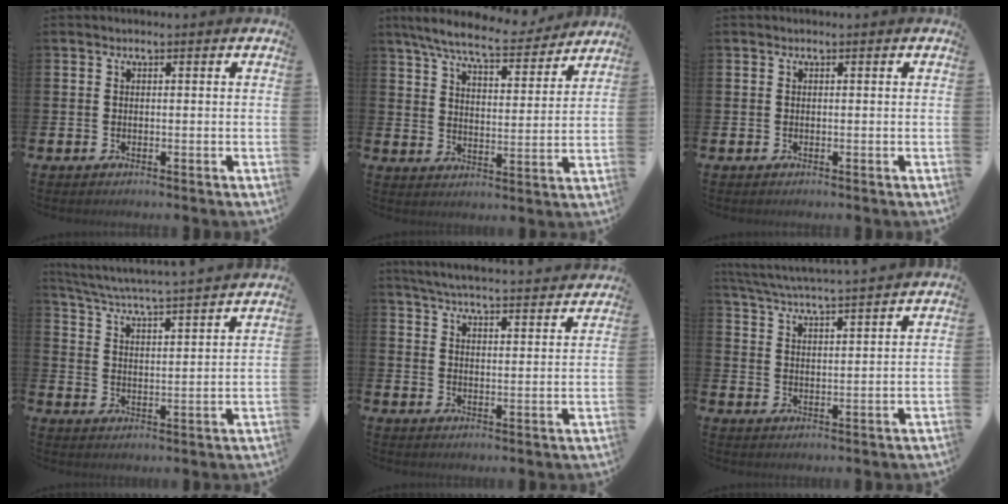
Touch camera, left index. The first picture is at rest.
{"total": 8.4, "force": [7.7, 1.2, 3.4], "torque": [-0.088, -0.042, 0.132]}
{"total": 0.0}
{"total": 5.2, "force": [4.9, -0.3, 1.5], "torque": [-0.054, -0.043, 0.080]}
{"total": 5.6, "force": [5.5, 0.2, 0.8], "torque": [-0.035, -0.044, 0.095]}
{"total": 5.4, "force": [5.3, -0.4, 1.2], "torque": [-0.045, -0.038, 0.093]}